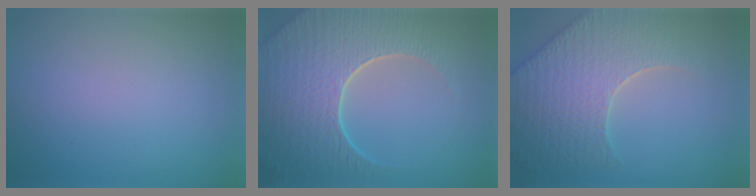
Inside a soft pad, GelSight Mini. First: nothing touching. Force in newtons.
{"total": 9.3, "press": 6.7, "slide": 6.5}
{"total": 8.6, "press": 6.4, "slide": 5.7}